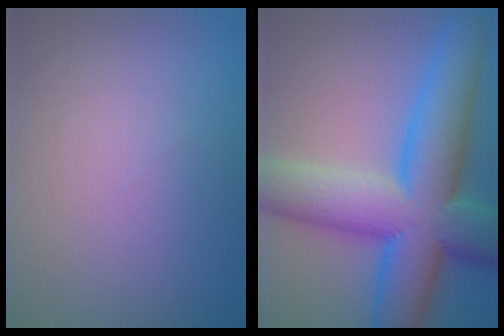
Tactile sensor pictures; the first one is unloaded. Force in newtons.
{"total": 14.0, "press": 14.0, "slide": 0.1}